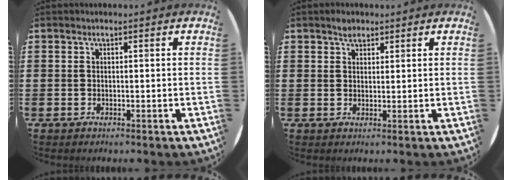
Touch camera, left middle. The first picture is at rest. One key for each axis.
{"total": 1.8, "fx": 1.5, "fy": 0.9, "fz": 0.4, "tx": -0.003, "ty": 0.000, "tz": 0.027}